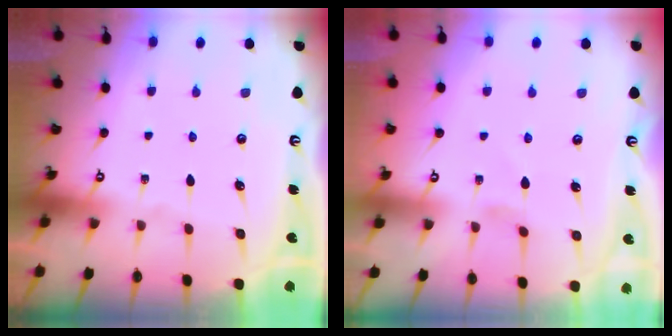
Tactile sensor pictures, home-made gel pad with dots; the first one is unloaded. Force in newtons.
{"total": 0.0}